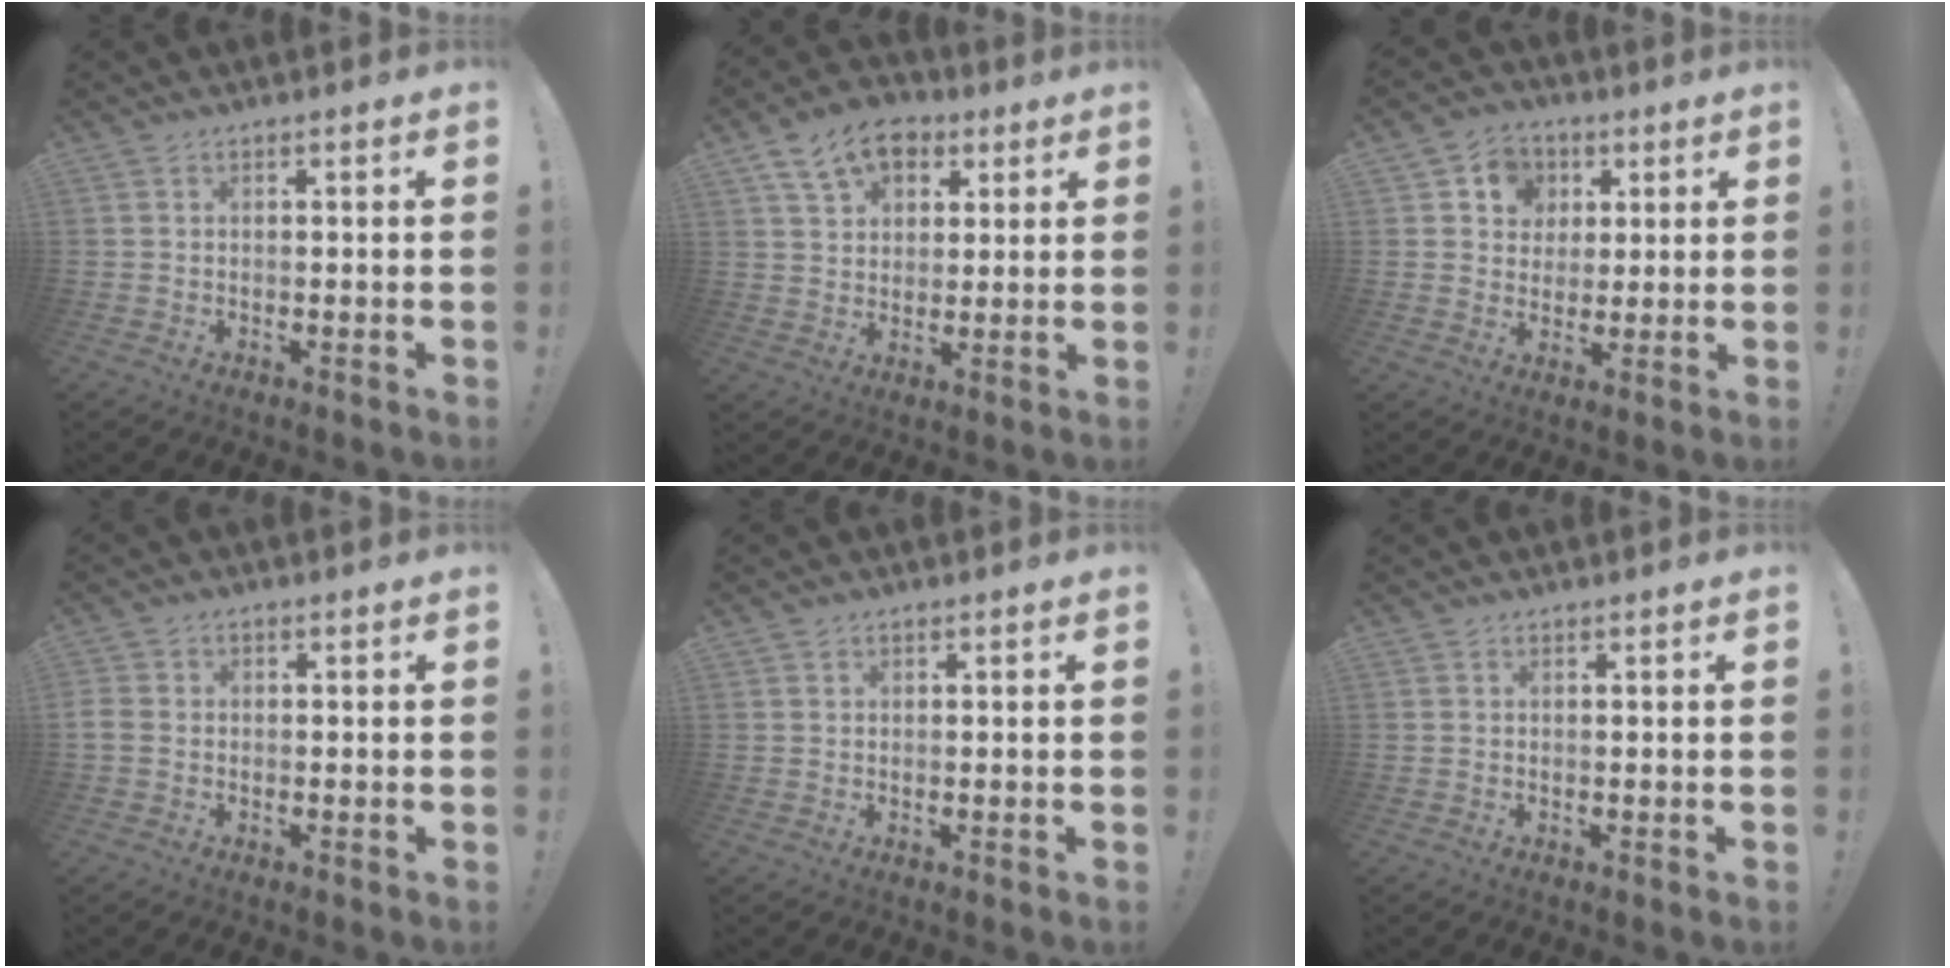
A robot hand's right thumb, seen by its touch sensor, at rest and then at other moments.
{"total": 12.2, "force": [6.1, 8.7, 6.1], "torque": [-0.093, -0.018, 0.118]}
{"total": 8.5, "force": [2.6, 7.7, 2.3], "torque": [-0.033, -0.009, 0.054]}
{"total": 2.9, "force": [-0.5, 2.2, 1.7], "torque": [-0.039, 0.007, -0.008]}
{"total": 0.7, "force": [0.5, 0.5, 0.0], "torque": [0.003, -0.001, 0.010]}
{"total": 0.0}